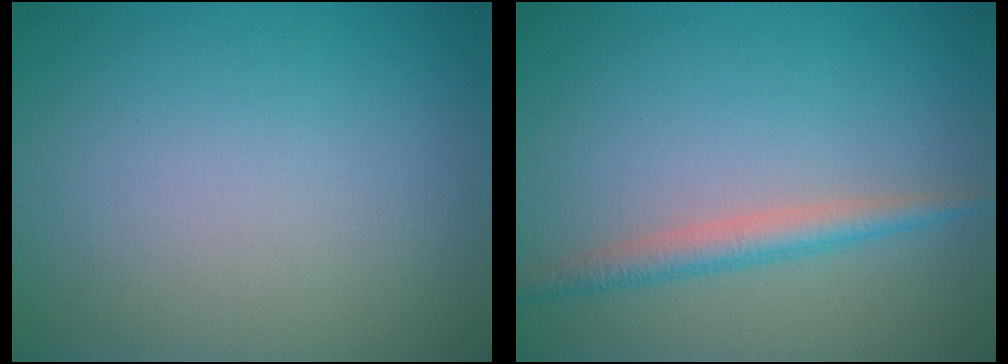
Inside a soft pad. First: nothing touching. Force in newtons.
{"total": 2.5, "press": 2.5, "slide": 0.1}